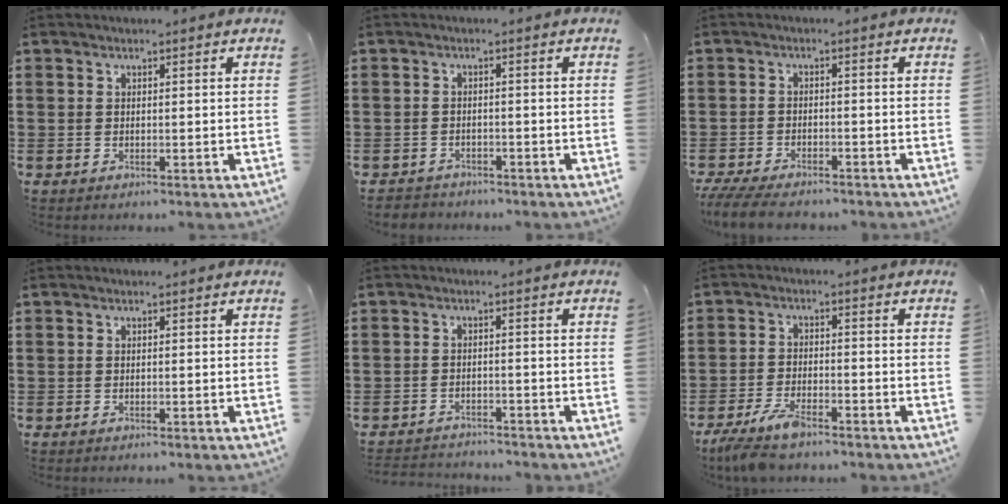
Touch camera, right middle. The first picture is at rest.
{"total": 1.6, "force": [-1.5, 0.4, -0.2], "torque": [-0.002, 0.002, -0.035]}
{"total": 4.2, "force": [-4.0, 0.6, 1.3], "torque": [-0.042, -0.008, -0.085]}
{"total": 0.0}
{"total": 2.3, "force": [-2.3, 0.2, -0.2], "torque": [-0.005, -0.003, -0.049]}
{"total": 5.2, "force": [-4.4, 0.9, 2.7], "torque": [-0.072, -0.011, -0.090]}